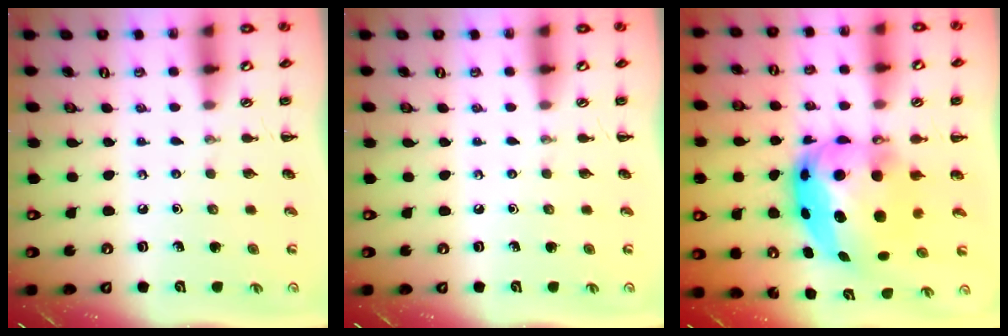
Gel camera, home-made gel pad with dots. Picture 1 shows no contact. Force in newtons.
{"total": 0.0}
{"total": 12.1, "press": 11.8, "slide": 3.0}